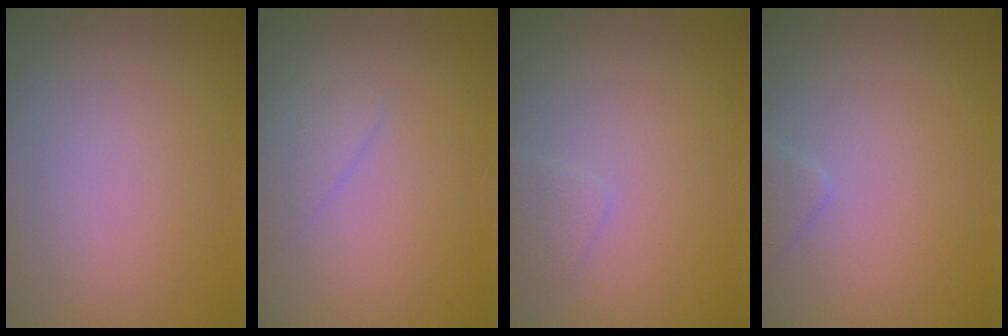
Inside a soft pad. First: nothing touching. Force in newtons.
{"total": 1.4, "press": 1.4, "slide": 0.0}
{"total": 1.1, "press": 1.1, "slide": 0.1}
{"total": 1.2, "press": 1.2, "slide": 0.1}